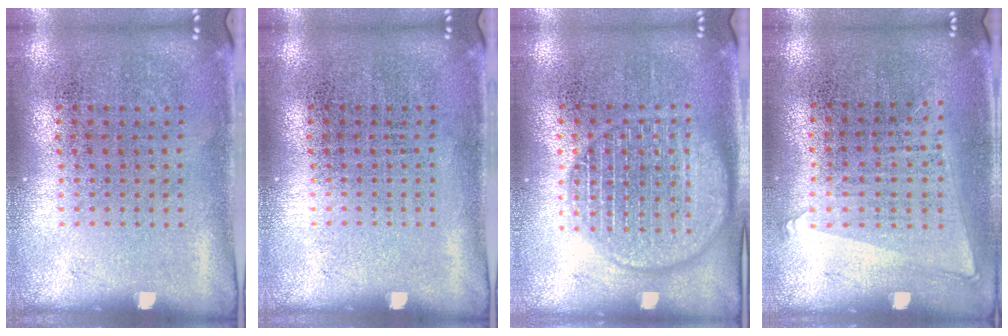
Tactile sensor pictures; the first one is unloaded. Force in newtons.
{"total": 0.0}
{"total": 3.0, "press": 3.0, "slide": 0.3}
{"total": 1.1, "press": 1.0, "slide": 0.5}